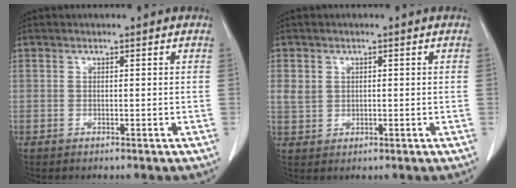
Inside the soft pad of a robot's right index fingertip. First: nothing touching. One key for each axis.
{"total": 2.8, "fx": 0.7, "fy": 2.4, "fz": 1.2, "tx": -0.022, "ty": 0.008, "tz": 0.019}